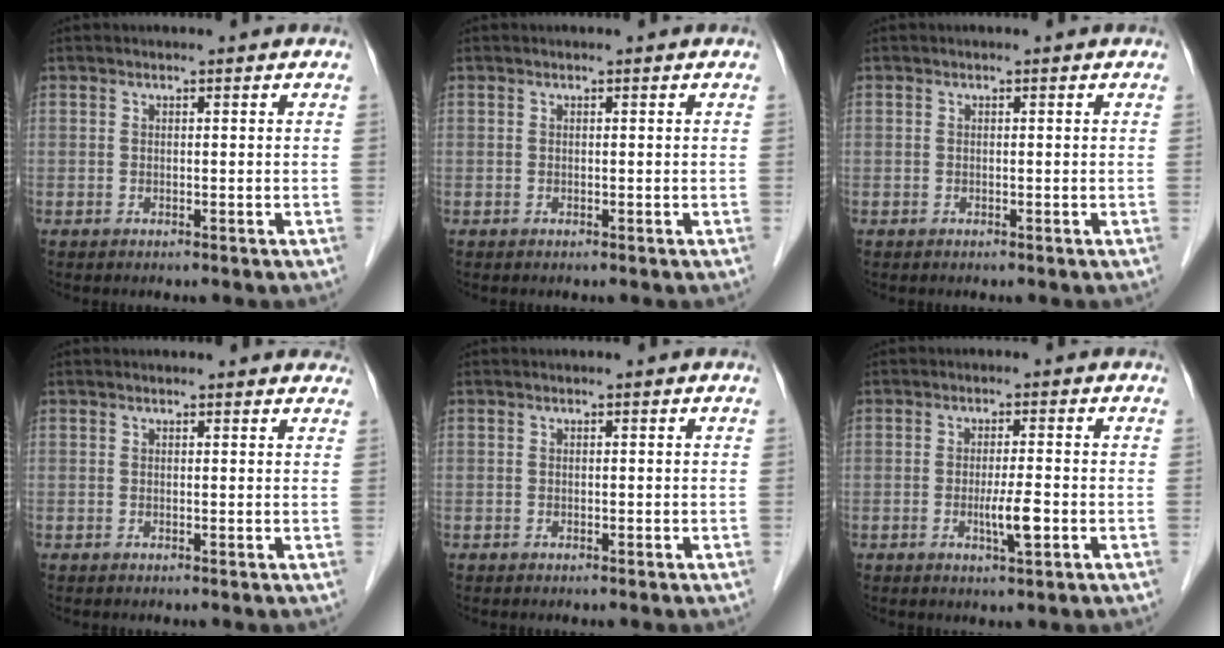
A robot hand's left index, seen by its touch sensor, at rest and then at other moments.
{"total": 0.0}
{"total": 0.0}
{"total": 4.7, "force": [4.4, 1.2, 0.9], "torque": [-0.001, 0.014, 0.037]}
{"total": 0.0}
{"total": 3.6, "force": [-1.0, 0.2, 3.5], "torque": [-0.065, -0.006, -0.018]}